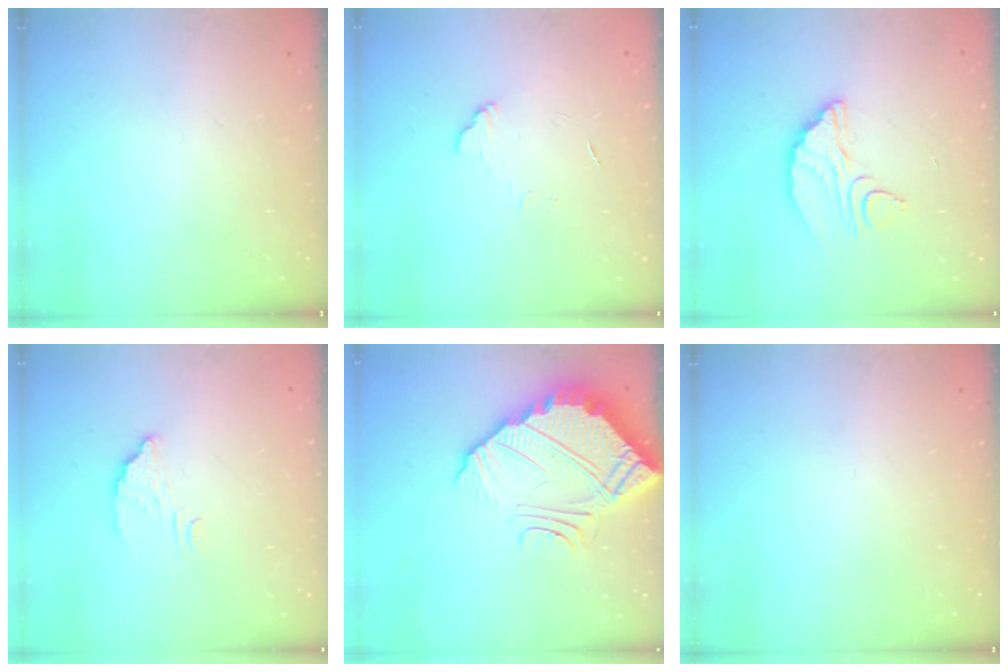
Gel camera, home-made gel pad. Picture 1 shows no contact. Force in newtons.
{"total": 5.7, "press": 5.7, "slide": 0.5}
{"total": 9.4, "press": 9.3, "slide": 0.7}
{"total": 4.8, "press": 4.8, "slide": 0.4}
{"total": 8.7, "press": 8.7, "slide": 0.2}
{"total": 0.0}